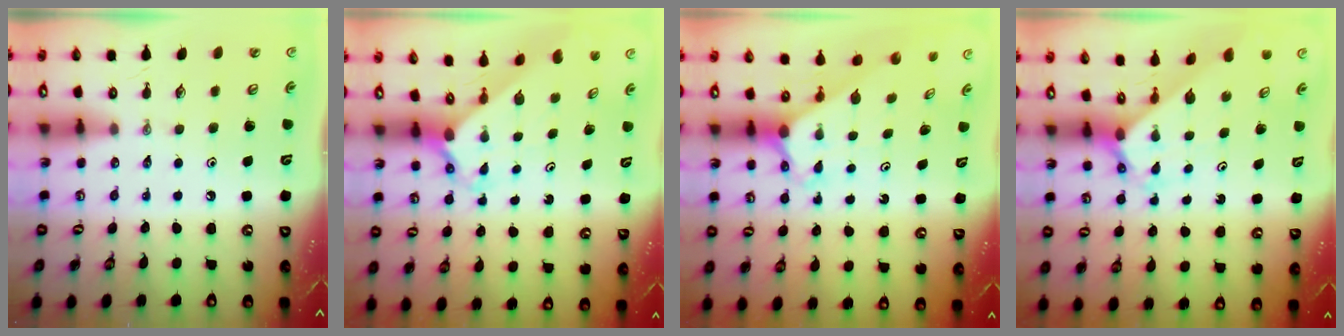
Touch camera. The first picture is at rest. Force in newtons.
{"total": 2.2, "press": 2.2, "slide": 0.2}
{"total": 2.3, "press": 2.3, "slide": 0.2}
{"total": 2.2, "press": 2.2, "slide": 0.2}